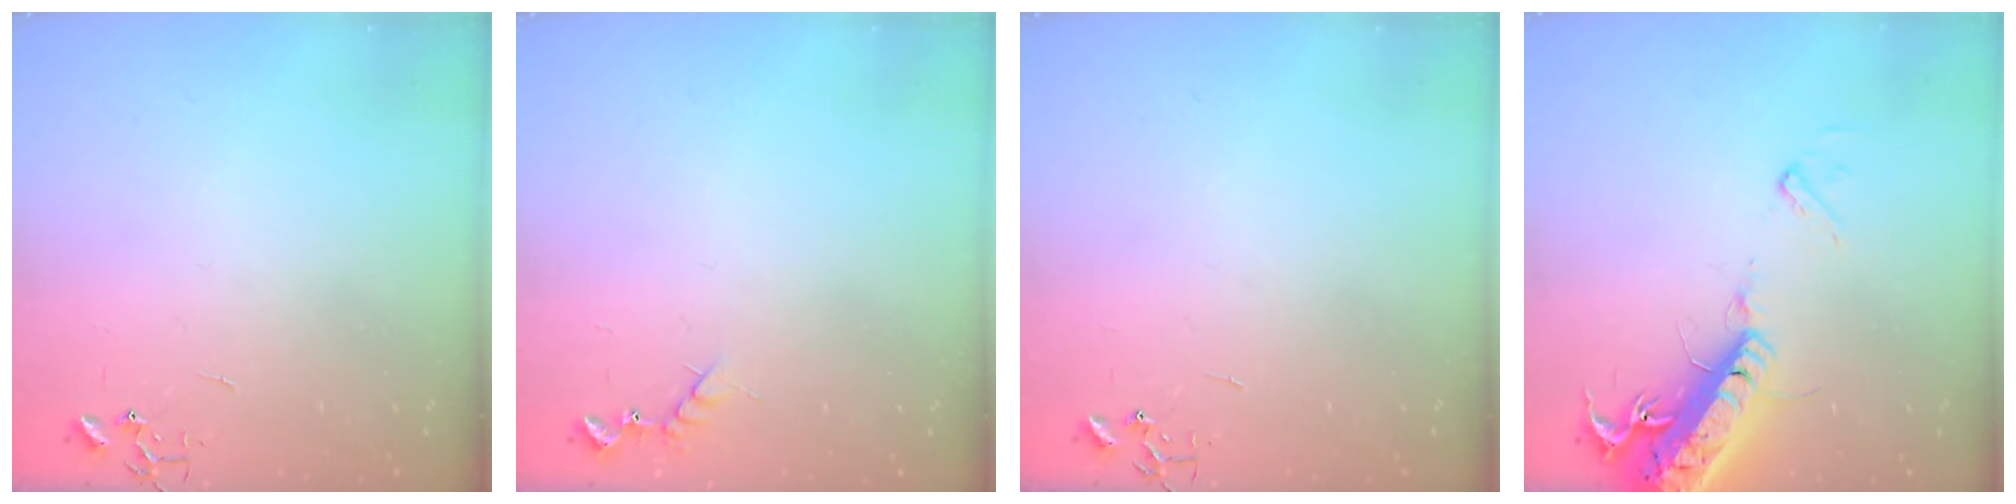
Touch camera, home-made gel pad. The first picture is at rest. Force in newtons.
{"total": 6.0, "press": 6.0, "slide": 0.6}
{"total": 0.0}
{"total": 18.9, "press": 18.5, "slide": 3.9}